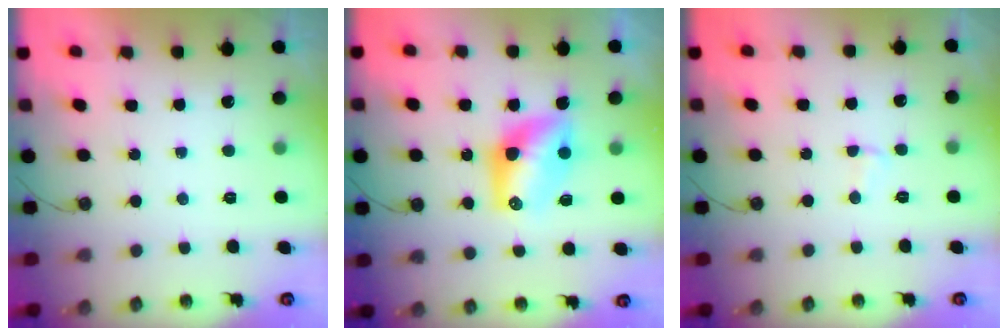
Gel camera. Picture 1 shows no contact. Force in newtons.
{"total": 9.3, "press": 9.2, "slide": 0.6}
{"total": 2.3, "press": 2.3, "slide": 0.5}